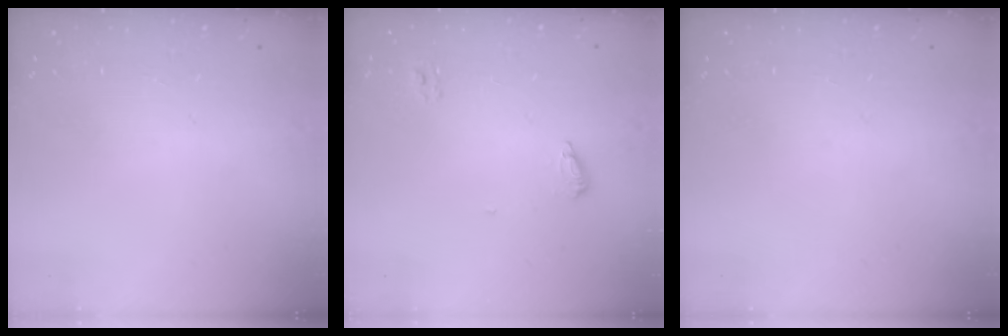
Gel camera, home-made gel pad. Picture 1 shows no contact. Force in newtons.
{"total": 7.0, "press": 7.0, "slide": 0.5}
{"total": 0.0}